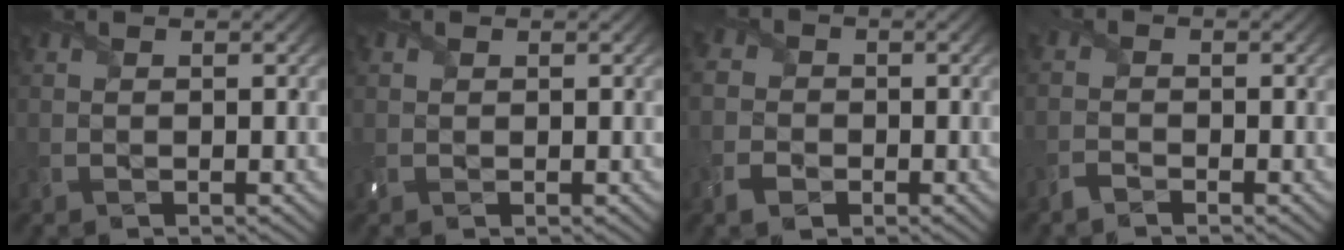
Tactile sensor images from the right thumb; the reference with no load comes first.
{"total": 0.8, "force": [0.3, 0.7, 0.3], "torque": [-0.013, 0.001, 0.005]}
{"total": 3.7, "force": [-1.5, 3.0, 1.4], "torque": [-0.046, -0.004, -0.038]}
{"total": 1.8, "force": [-1.5, 0.6, 0.7], "torque": [-0.019, 0.003, -0.037]}